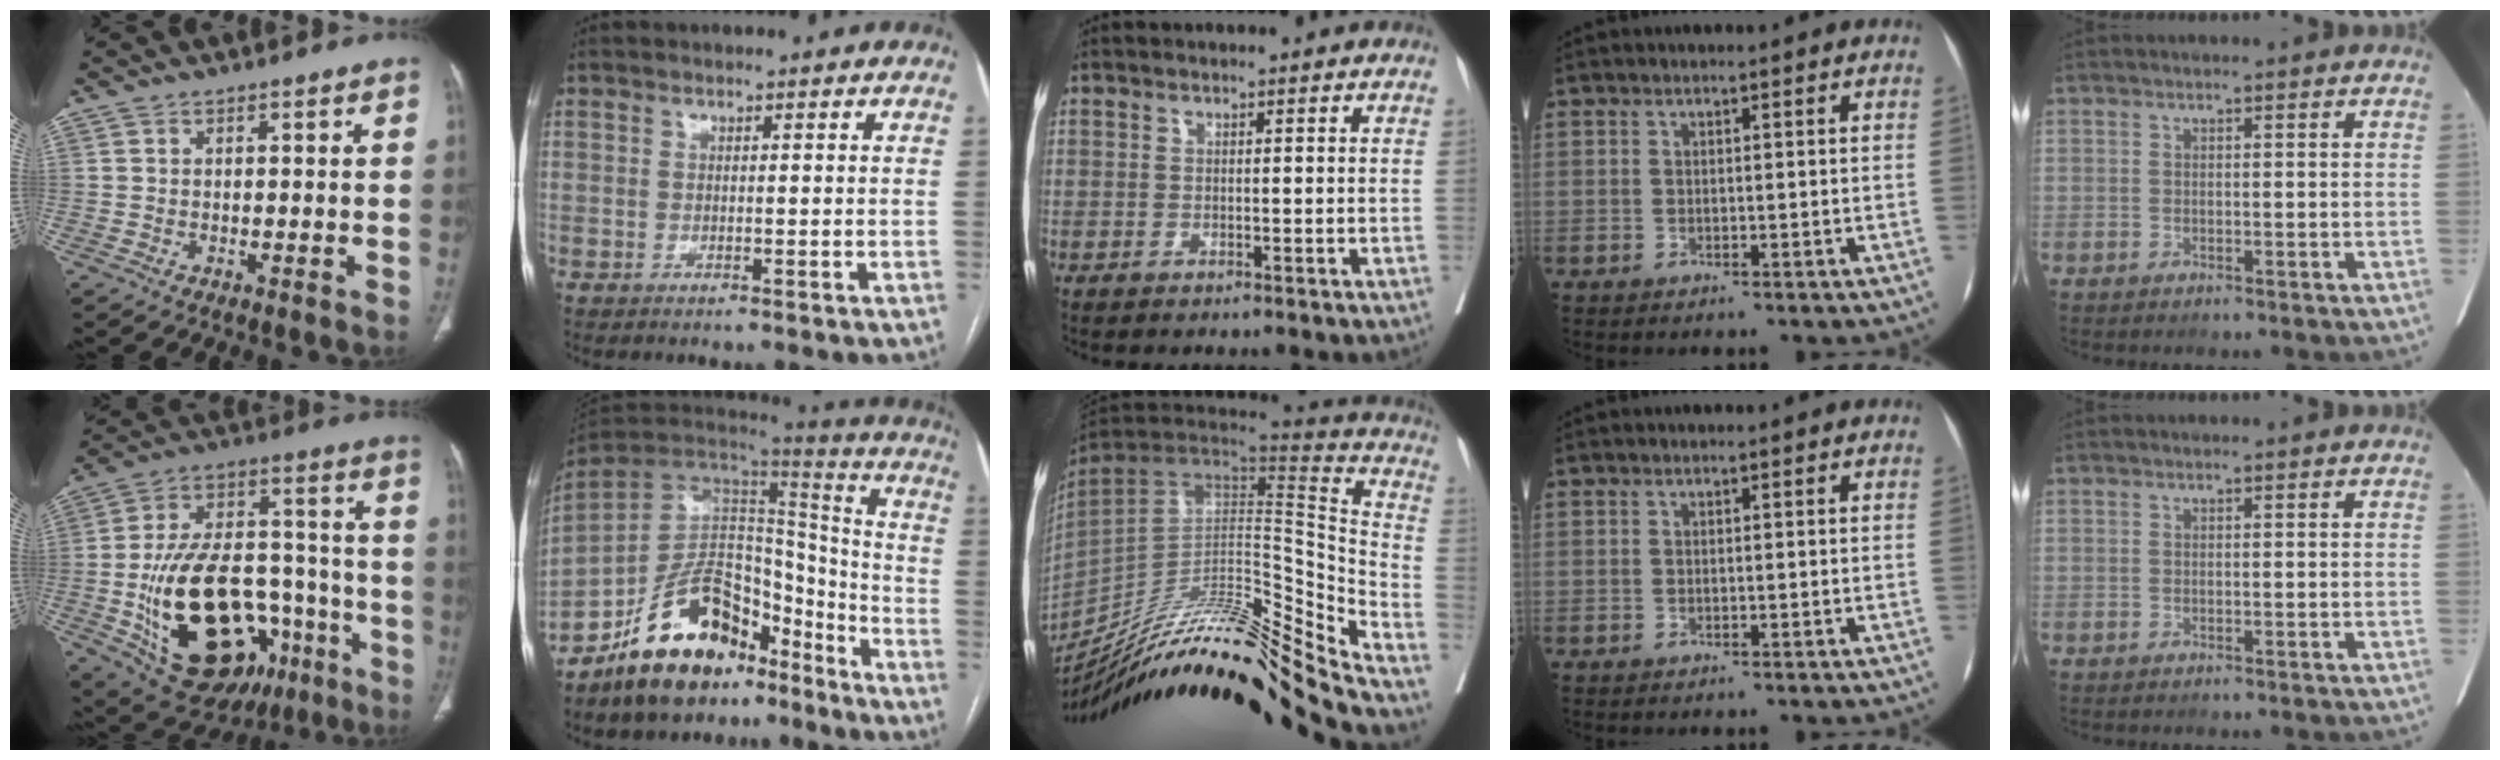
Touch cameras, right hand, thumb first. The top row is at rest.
{"thumb": {"total": 29.6, "force": [-10.1, 17.0, 22.0], "torque": [-0.382, 0.043, -0.138]}, "index": {"total": 18.3, "force": [-12.4, 9.2, 9.9], "torque": [-0.167, 0.042, -0.209]}, "middle": {"total": 29.3, "force": [-23.9, -0.6, 16.8], "torque": [-0.223, -0.043, -0.373]}}